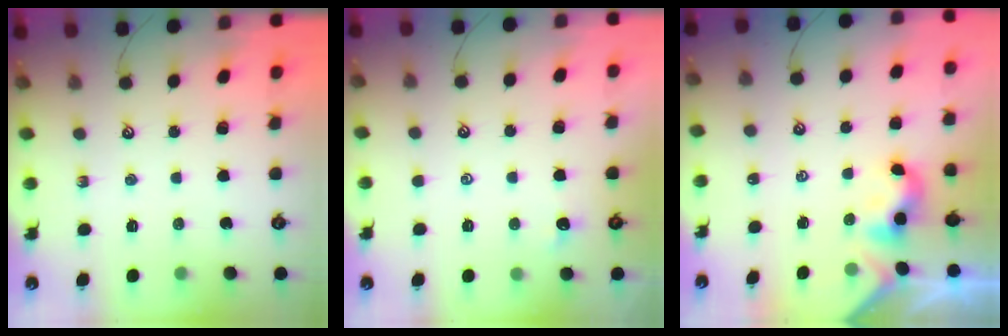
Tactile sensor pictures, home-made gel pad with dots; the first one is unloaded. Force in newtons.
{"total": 1.1, "press": 1.0, "slide": 0.4}
{"total": 2.4, "press": 2.4, "slide": 0.2}